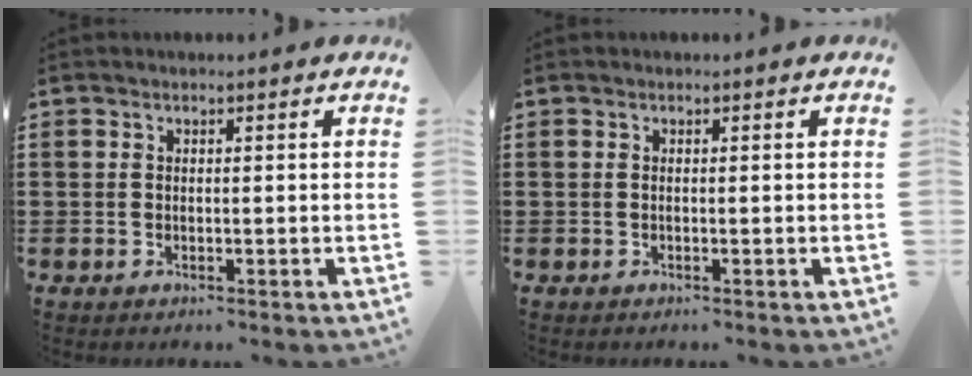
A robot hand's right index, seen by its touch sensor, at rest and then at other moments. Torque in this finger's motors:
{"motor_torque": [1.05, 1.09, -0.01, -0.01]}